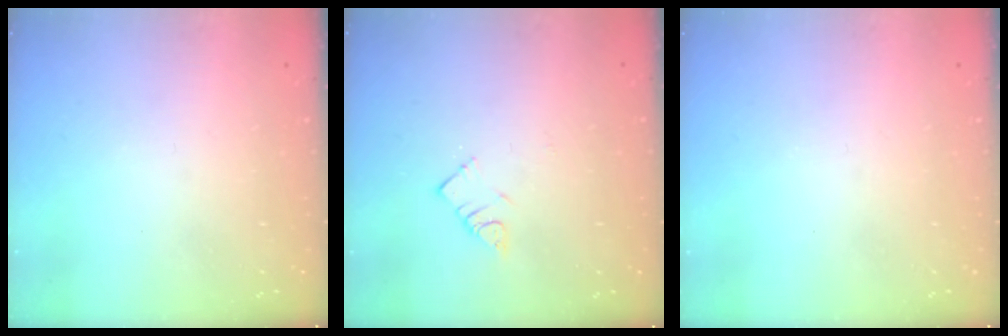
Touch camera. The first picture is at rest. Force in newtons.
{"total": 4.0, "press": 4.0, "slide": 0.5}
{"total": 0.0}